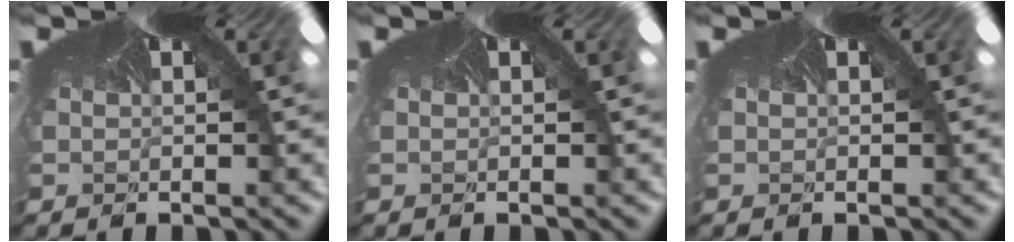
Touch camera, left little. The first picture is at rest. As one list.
[{"total": 0.0}, {"total": 0.0}]